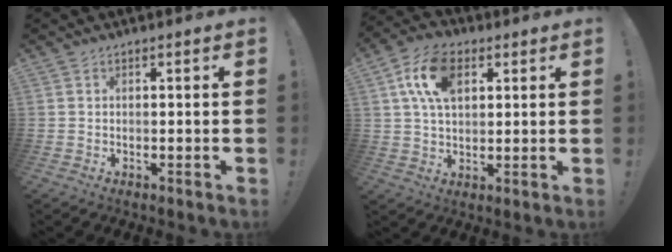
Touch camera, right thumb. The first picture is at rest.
{"total": 13.1, "force": [4.8, 8.0, 9.1], "torque": [-0.163, 0.000, 0.087]}